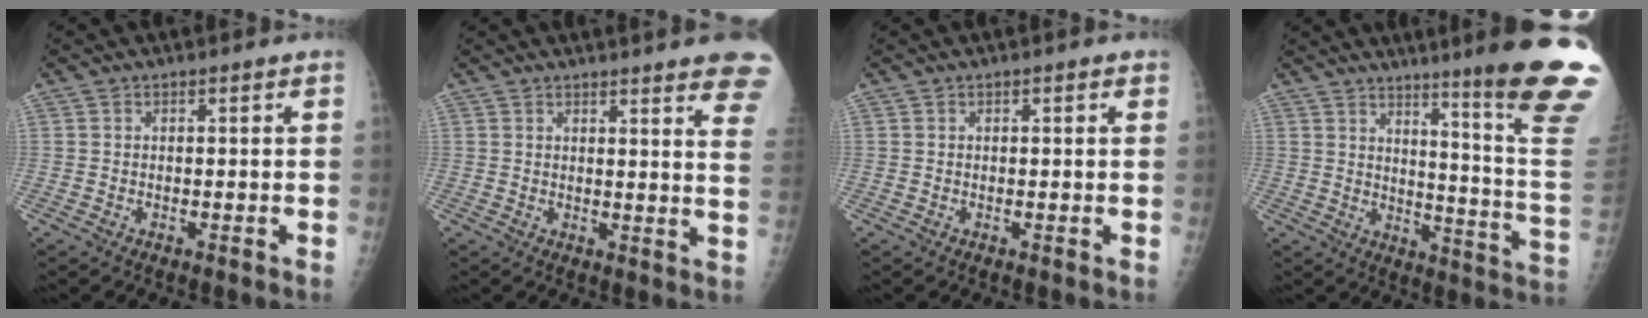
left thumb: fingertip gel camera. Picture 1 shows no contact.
{"total": 15.2, "force": [11.9, 1.8, 9.3], "torque": [-0.092, -0.056, 0.124]}
{"total": 0.9, "force": [0.4, 0.4, 0.7], "torque": [-0.008, 0.001, 0.003]}
{"total": 20.9, "force": [14.2, -0.4, 15.4], "torque": [-0.180, -0.116, 0.189]}